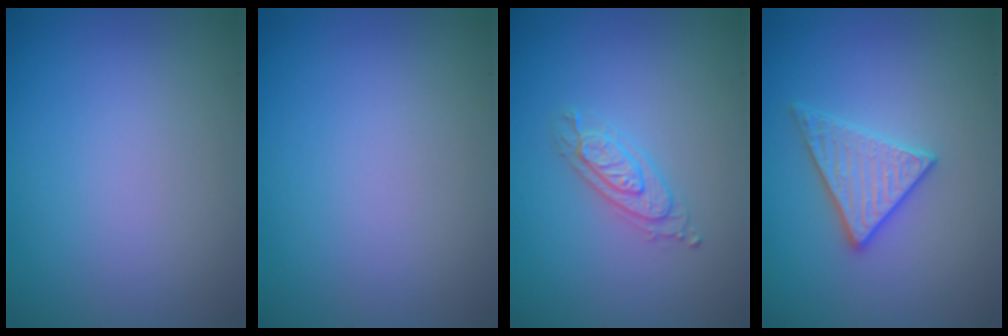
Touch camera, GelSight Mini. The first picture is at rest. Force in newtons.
{"total": 0.0}
{"total": 2.4, "press": 2.2, "slide": 0.9}
{"total": 2.9, "press": 2.8, "slide": 0.7}